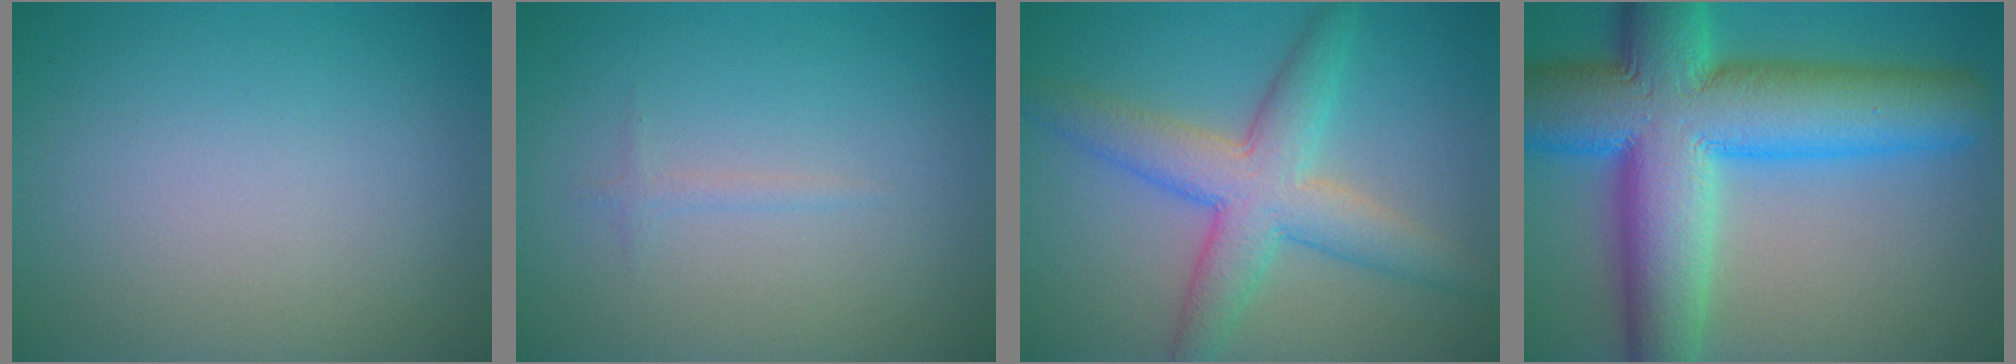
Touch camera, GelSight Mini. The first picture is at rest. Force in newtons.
{"total": 0.7, "press": 0.7, "slide": 0.0}
{"total": 6.4, "press": 6.3, "slide": 0.0}
{"total": 15.3, "press": 15.3, "slide": 0.3}